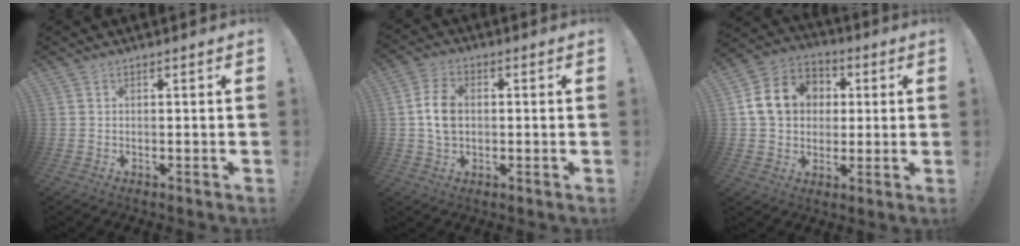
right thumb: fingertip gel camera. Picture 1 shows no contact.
{"total": 8.3, "force": [0.2, 5.9, 5.9], "torque": [-0.100, 0.004, 0.004]}
{"total": 14.3, "force": [2.3, 12.2, 7.1], "torque": [-0.106, 0.009, 0.053]}